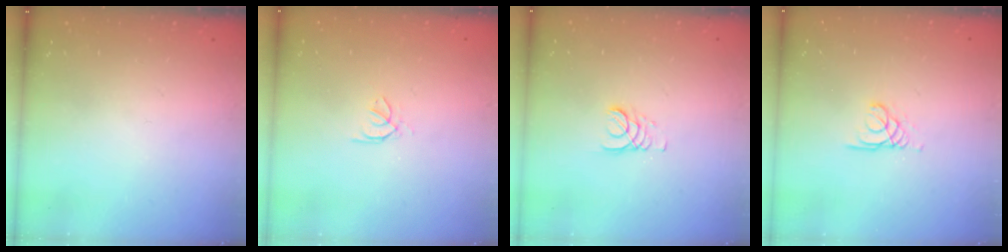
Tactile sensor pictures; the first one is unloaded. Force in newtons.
{"total": 0.5, "press": 0.4, "slide": 0.3}
{"total": 2.7, "press": 2.7, "slide": 0.3}
{"total": 1.7, "press": 1.7, "slide": 0.1}